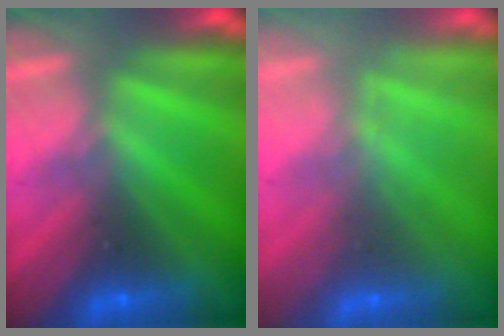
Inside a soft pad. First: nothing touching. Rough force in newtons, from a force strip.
{"total": 2.5}